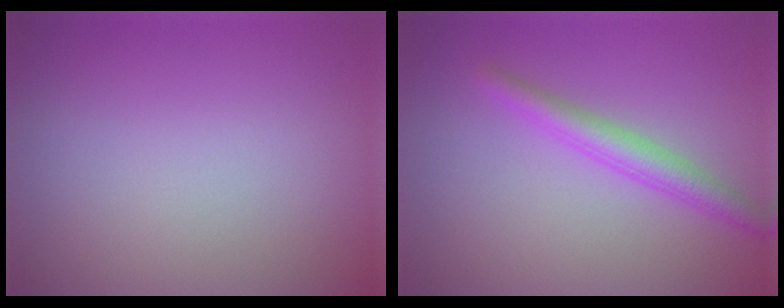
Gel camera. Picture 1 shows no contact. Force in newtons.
{"total": 2.7, "press": 2.7, "slide": 0.1}